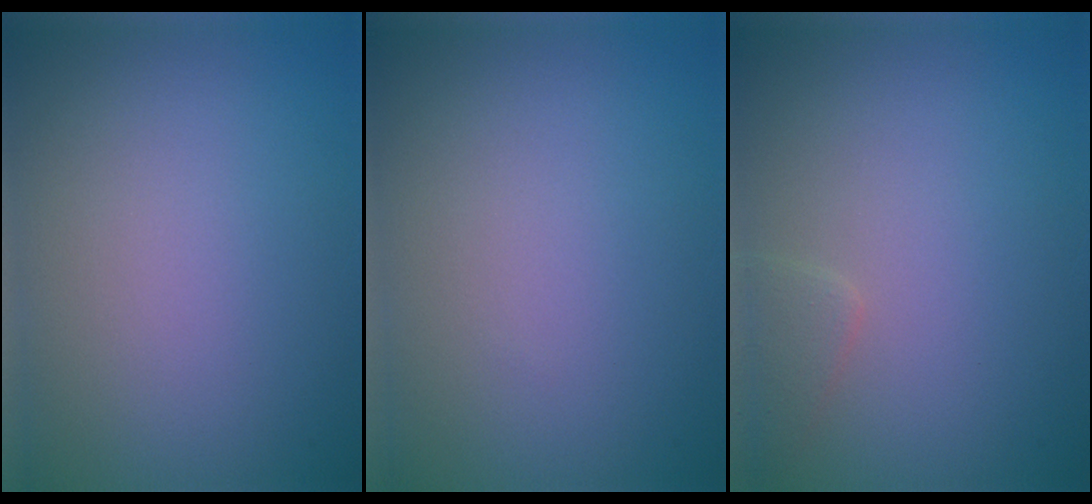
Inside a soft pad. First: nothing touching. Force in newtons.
{"total": 0.0}
{"total": 1.2, "press": 1.2, "slide": 0.1}